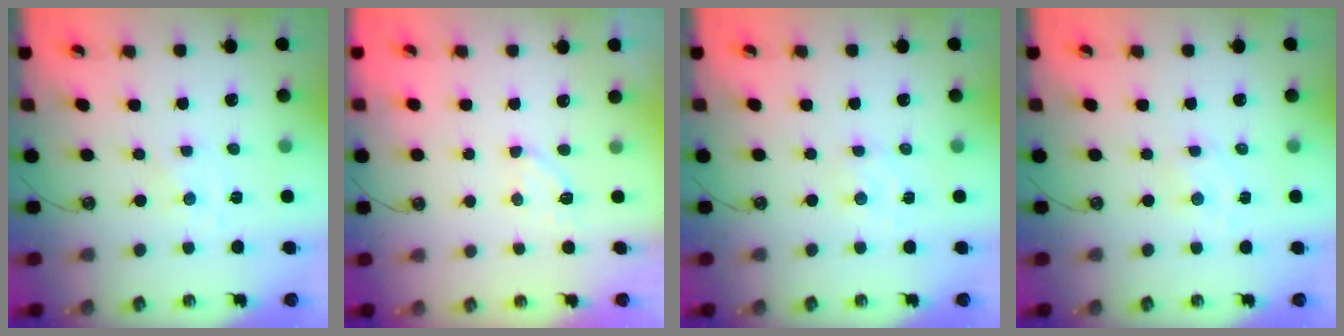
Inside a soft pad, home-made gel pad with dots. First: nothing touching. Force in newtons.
{"total": 4.1, "press": 3.9, "slide": 1.2}
{"total": 2.1, "press": 2.0, "slide": 0.3}
{"total": 1.3, "press": 1.3, "slide": 0.2}